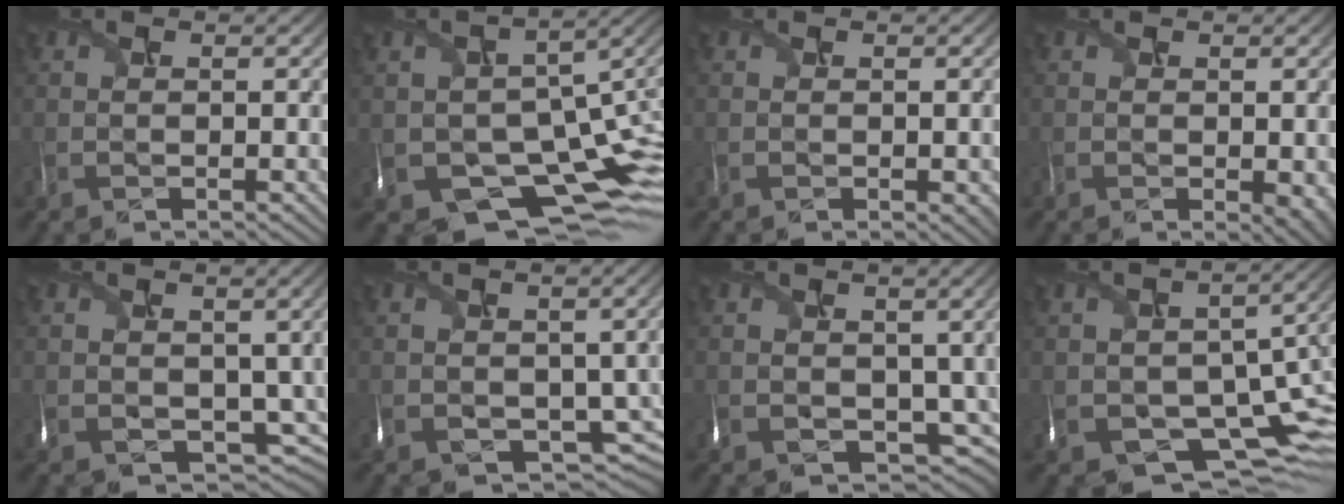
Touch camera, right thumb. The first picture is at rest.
{"total": 12.4, "force": [-4.5, 7.6, 8.7], "torque": [-0.172, -0.045, -0.050]}
{"total": 1.4, "force": [-0.6, 0.5, 1.2], "torque": [-0.010, -0.005, -0.003]}
{"total": 4.0, "force": [-0.9, 1.7, 3.5], "torque": [-0.025, -0.008, -0.008]}
{"total": 5.2, "force": [-0.1, 3.8, 3.5], "torque": [-0.096, -0.024, 0.010]}
{"total": 5.0, "force": [-1.4, 3.5, 3.3], "torque": [-0.082, -0.026, -0.010]}
{"total": 5.8, "force": [0.0, 4.2, 3.9], "torque": [-0.103, -0.026, 0.014]}
{"total": 10.8, "force": [-4.7, 6.0, 7.6], "torque": [-0.146, -0.038, -0.055]}